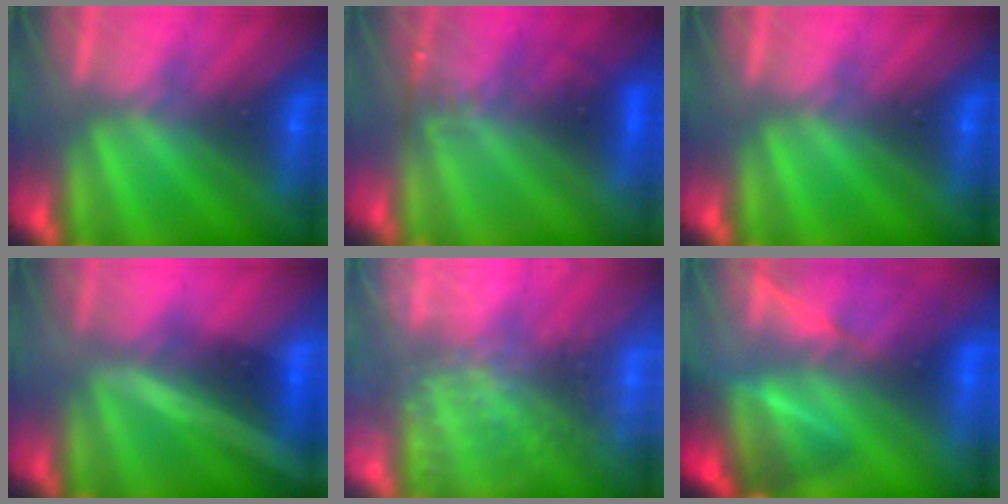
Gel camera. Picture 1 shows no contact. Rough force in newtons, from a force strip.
{"total": 3.2}
{"total": 0.0}
{"total": 2.0}
{"total": 9.3}
{"total": 7.8}